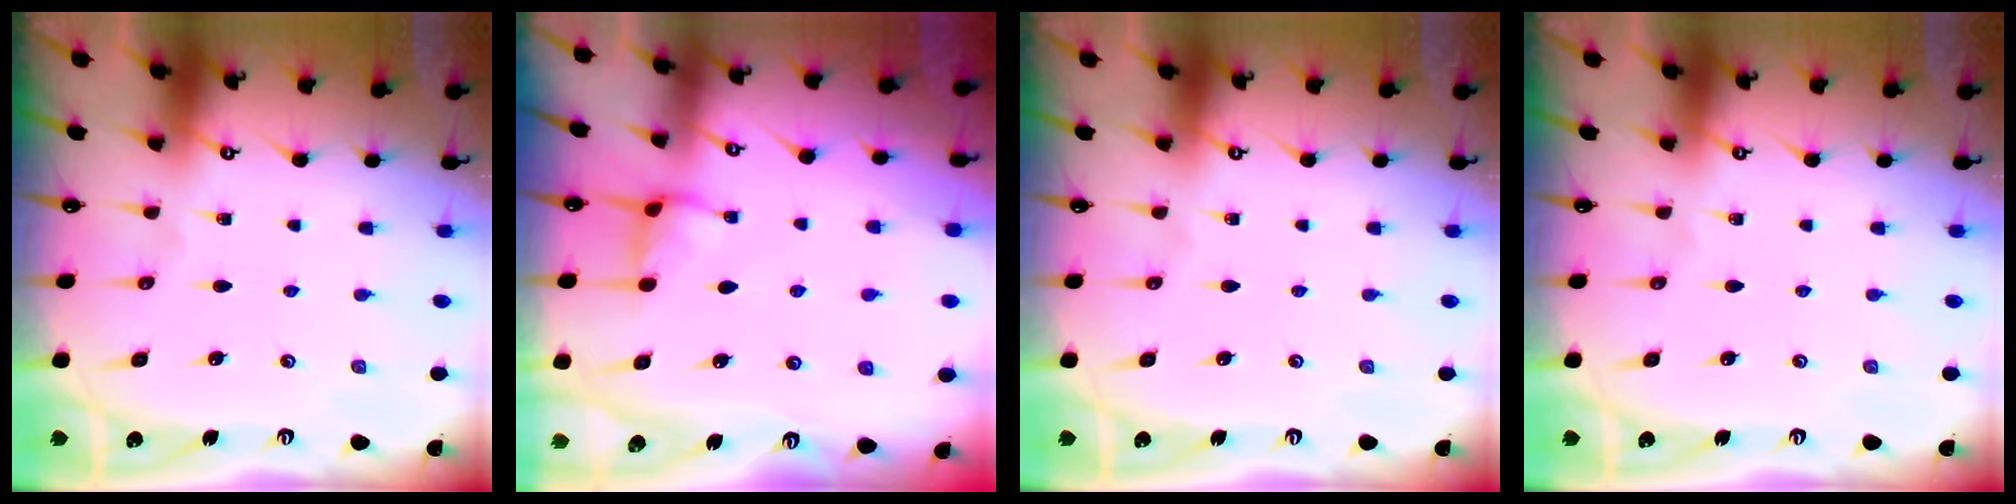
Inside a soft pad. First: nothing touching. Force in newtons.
{"total": 2.0, "press": 1.9, "slide": 0.7}
{"total": 0.0}
{"total": 0.0}